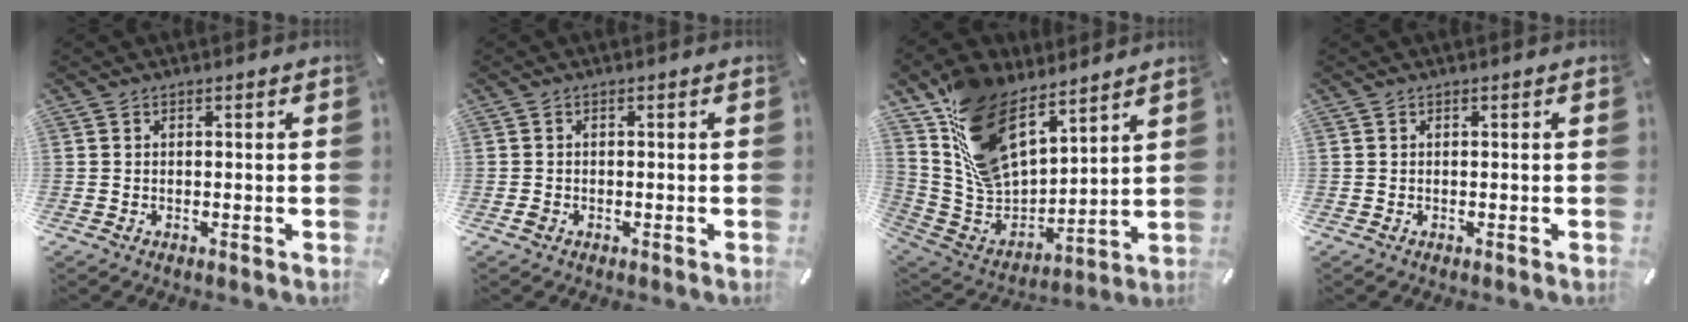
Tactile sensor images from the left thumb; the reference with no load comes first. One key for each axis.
{"total": 1.0, "fx": -0.4, "fy": 0.7, "fz": 0.5, "tx": -0.008, "ty": 0.003, "tz": -0.008}
{"total": 17.0, "fx": 11.8, "fy": 9.4, "fz": 7.8, "tx": -0.166, "ty": -0.083, "tz": 0.223}
{"total": 0.0}